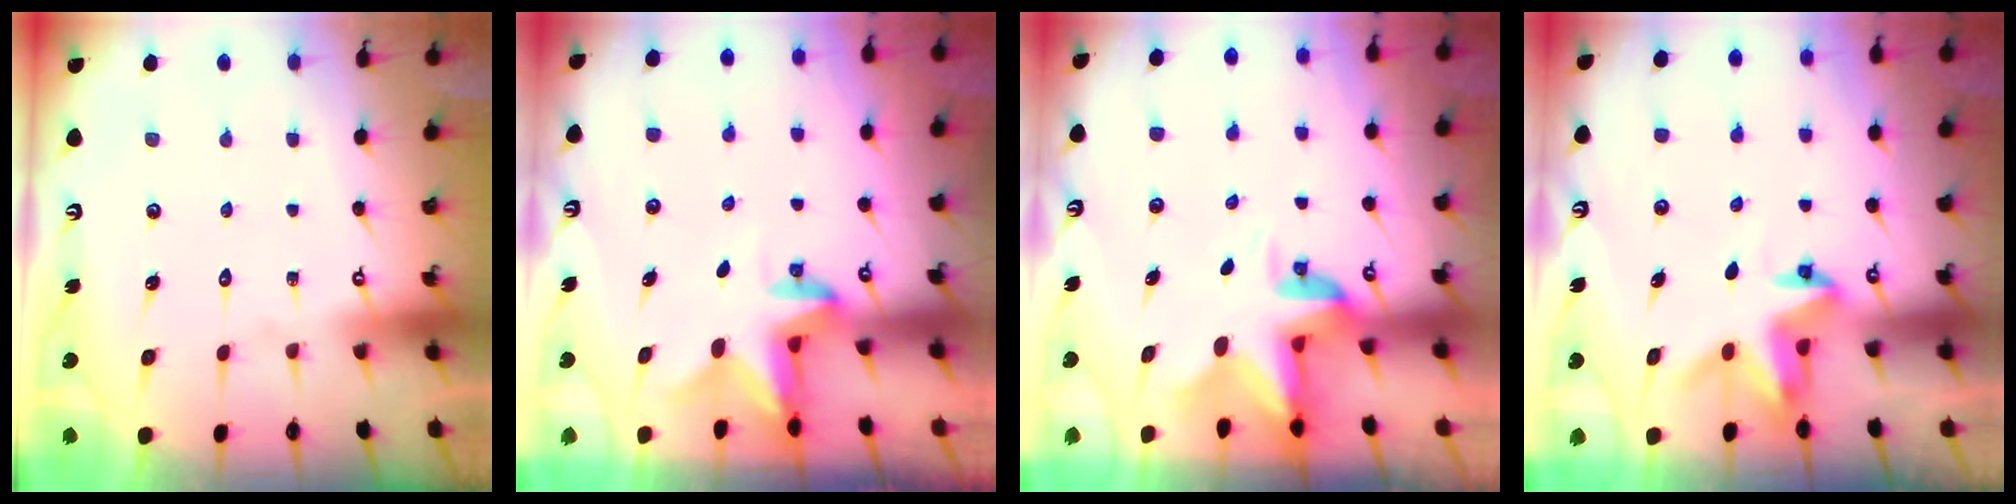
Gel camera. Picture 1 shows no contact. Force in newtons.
{"total": 2.8, "press": 2.8, "slide": 0.6}
{"total": 4.4, "press": 4.4, "slide": 0.3}
{"total": 3.9, "press": 3.9, "slide": 0.4}